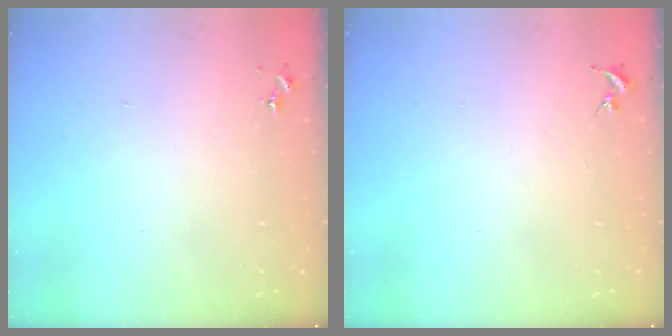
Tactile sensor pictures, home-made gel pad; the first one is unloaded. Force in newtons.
{"total": 0.0}